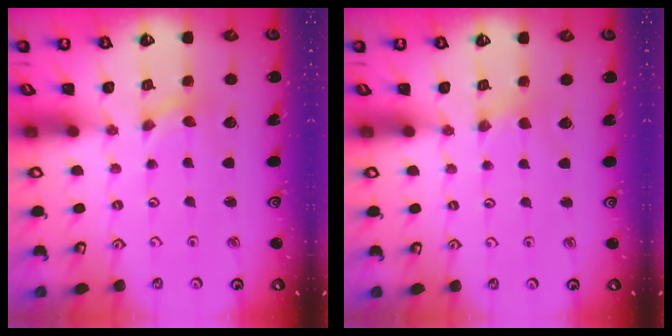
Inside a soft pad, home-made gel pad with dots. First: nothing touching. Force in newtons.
{"total": 1.7, "press": 1.7, "slide": 0.4}